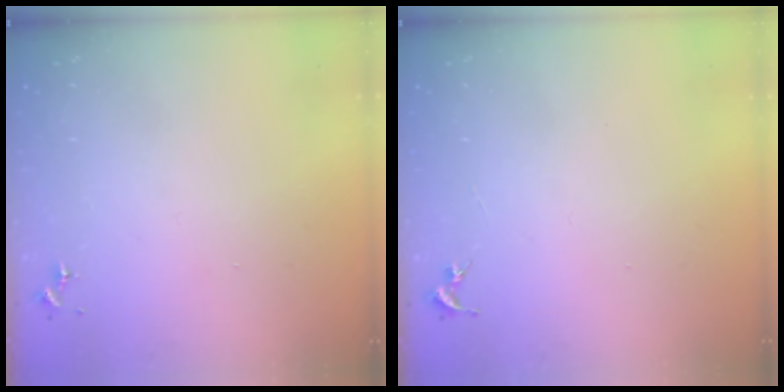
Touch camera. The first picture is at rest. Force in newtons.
{"total": 0.0}